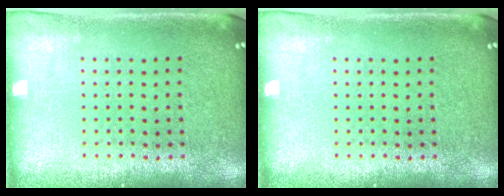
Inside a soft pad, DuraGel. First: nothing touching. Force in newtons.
{"total": 0.0}